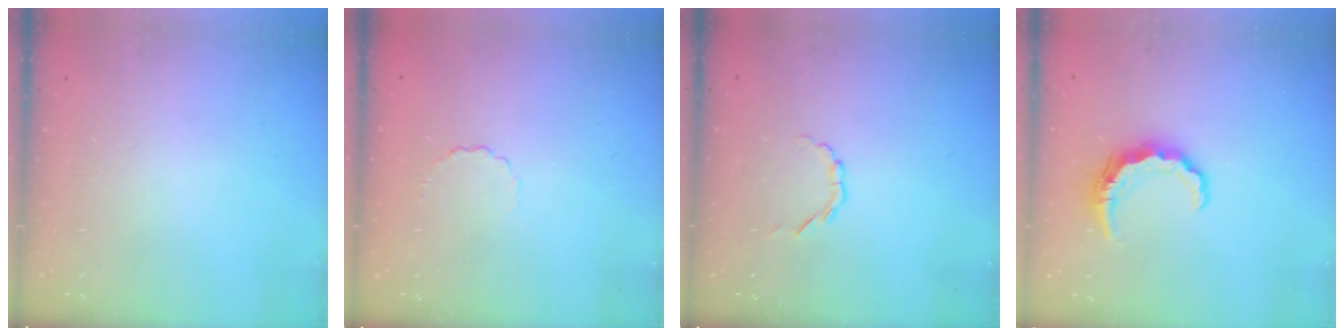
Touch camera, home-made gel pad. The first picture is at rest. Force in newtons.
{"total": 2.6, "press": 2.4, "slide": 1.0}
{"total": 2.1, "press": 1.9, "slide": 0.7}
{"total": 8.3, "press": 8.2, "slide": 1.4}